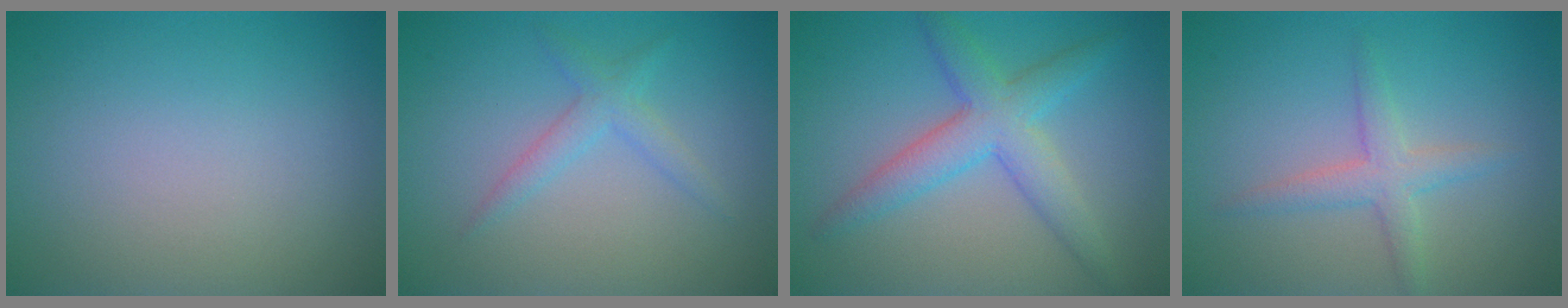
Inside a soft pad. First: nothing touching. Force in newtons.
{"total": 1.9, "press": 1.9, "slide": 0.0}
{"total": 4.7, "press": 4.7, "slide": 0.1}
{"total": 2.5, "press": 2.5, "slide": 0.1}